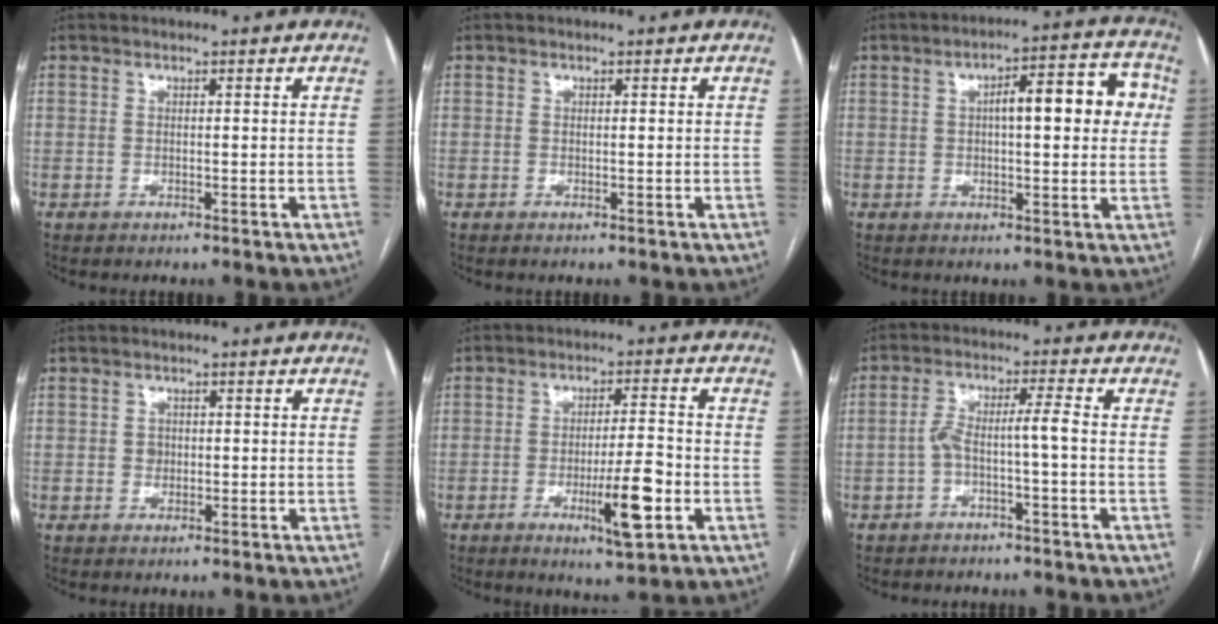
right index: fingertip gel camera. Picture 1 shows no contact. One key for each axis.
{"total": 0.0}
{"total": 10.6, "fx": 1.7, "fy": 3.1, "fz": 10.0, "tx": -0.130, "ty": 0.035, "tz": 0.021}
{"total": 1.4, "fx": 0.0, "fy": 1.3, "fz": 0.7, "tx": -0.010, "ty": 0.003, "tz": 0.002}
{"total": 8.7, "fx": -3.1, "fy": 1.2, "fz": 8.0, "tx": -0.130, "ty": -0.007, "tz": -0.045}
{"total": 4.5, "fx": -1.6, "fy": -0.2, "fz": 4.2, "tx": -0.086, "ty": 0.024, "tz": -0.026}